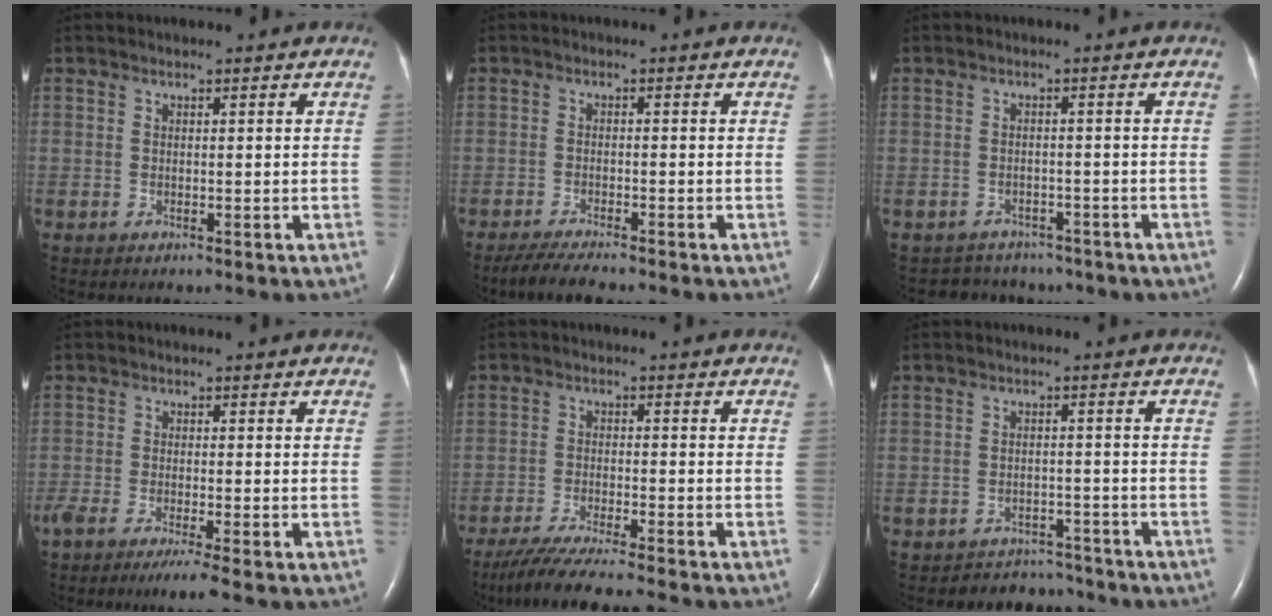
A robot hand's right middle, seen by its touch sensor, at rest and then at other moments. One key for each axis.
{"total": 4.7, "fx": -4.0, "fy": 0.2, "fz": 2.5, "tx": -0.050, "ty": -0.016, "tz": -0.069}
{"total": 7.2, "fx": -5.8, "fy": 4.2, "fz": 1.0, "tx": -0.022, "ty": 0.015, "tz": -0.062}
{"total": 5.8, "fx": -4.3, "fy": -0.1, "fz": 4.0, "tx": -0.064, "ty": -0.016, "tz": -0.072}
{"total": 9.8, "fx": -8.5, "fy": -1.2, "fz": 4.7, "tx": -0.071, "ty": -0.035, "tz": -0.141}
{"total": 5.4, "fx": -4.9, "fy": 2.0, "fz": -1.1, "tx": 0.018, "ty": 0.018, "tz": -0.068}